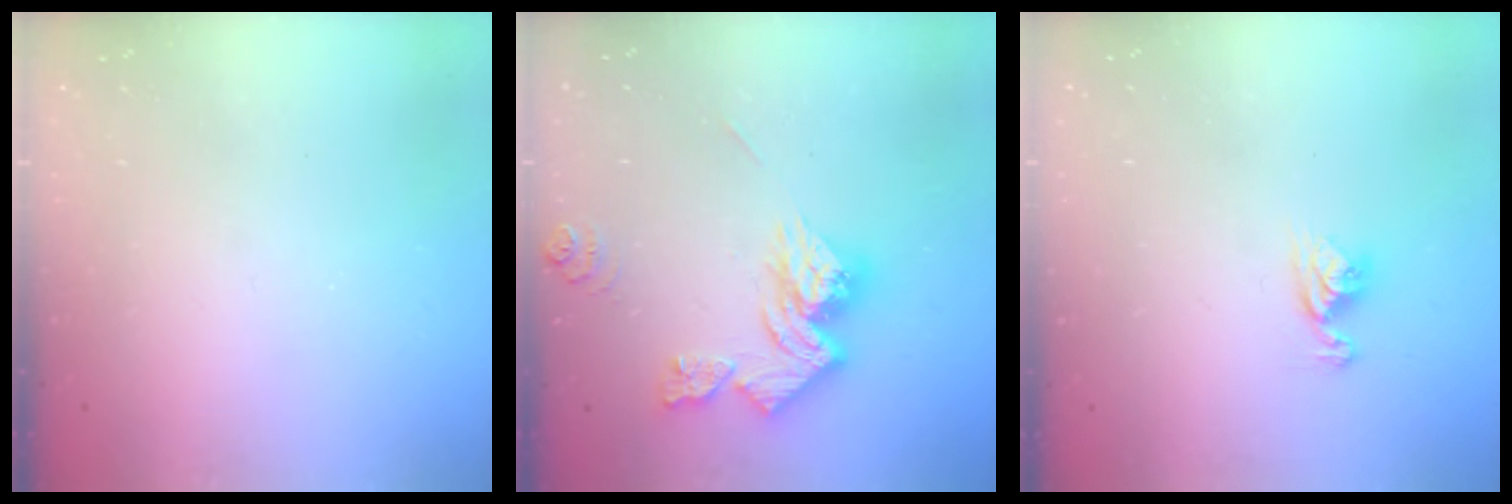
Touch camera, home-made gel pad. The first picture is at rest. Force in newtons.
{"total": 13.3, "press": 13.3, "slide": 1.3}
{"total": 6.9, "press": 6.9, "slide": 0.7}